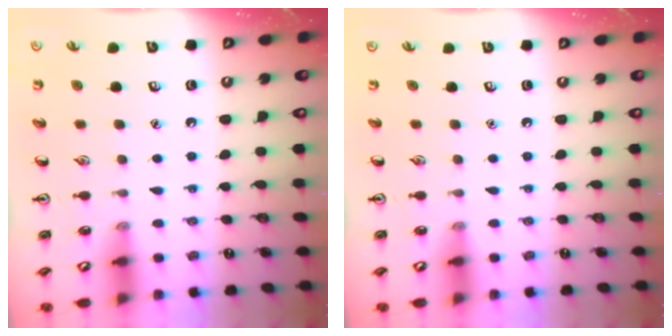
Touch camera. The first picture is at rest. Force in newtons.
{"total": 0.0}